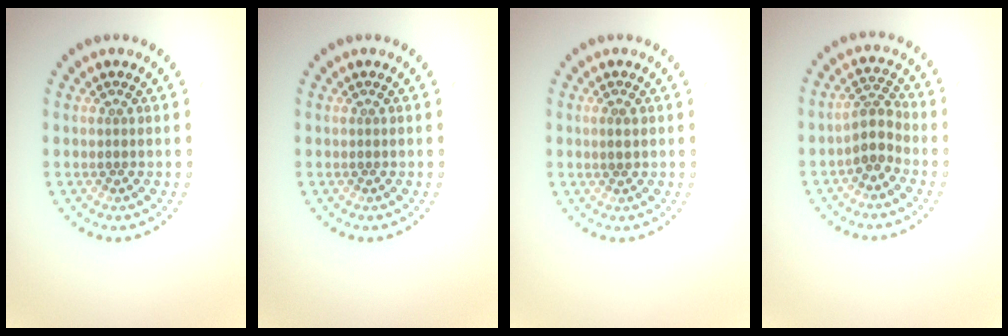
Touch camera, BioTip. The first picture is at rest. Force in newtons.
{"total": 0.0}
{"total": 0.9, "press": 0.9, "slide": 0.2}
{"total": 2.8, "press": 2.2, "slide": 1.6}